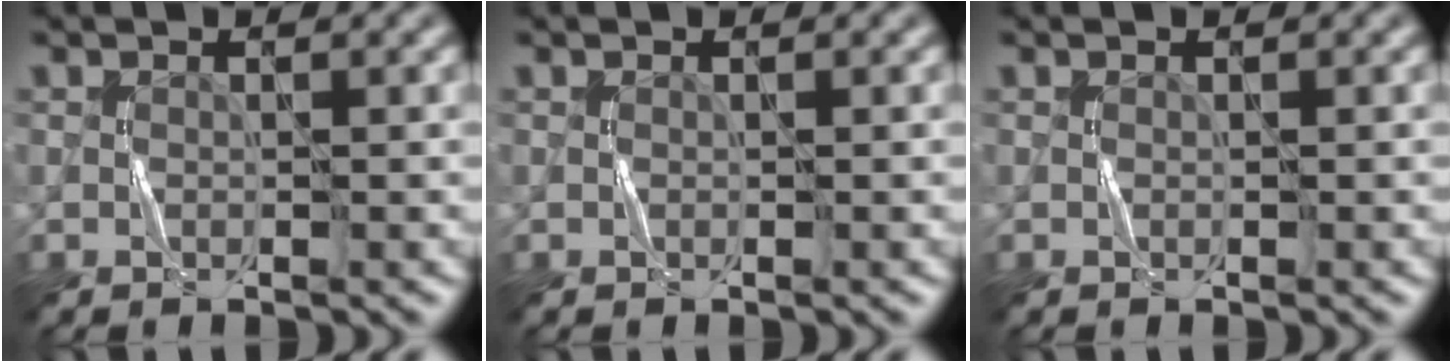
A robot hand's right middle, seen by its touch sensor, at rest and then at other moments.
{"total": 0.0}
{"total": 0.0}